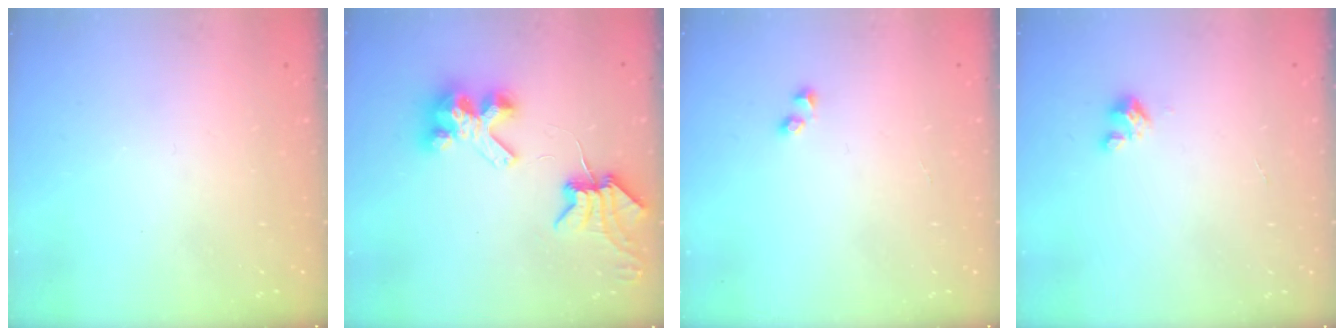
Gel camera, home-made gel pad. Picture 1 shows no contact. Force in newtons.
{"total": 7.2, "press": 7.2, "slide": 0.8}
{"total": 1.9, "press": 1.8, "slide": 0.7}
{"total": 2.9, "press": 2.9, "slide": 0.3}